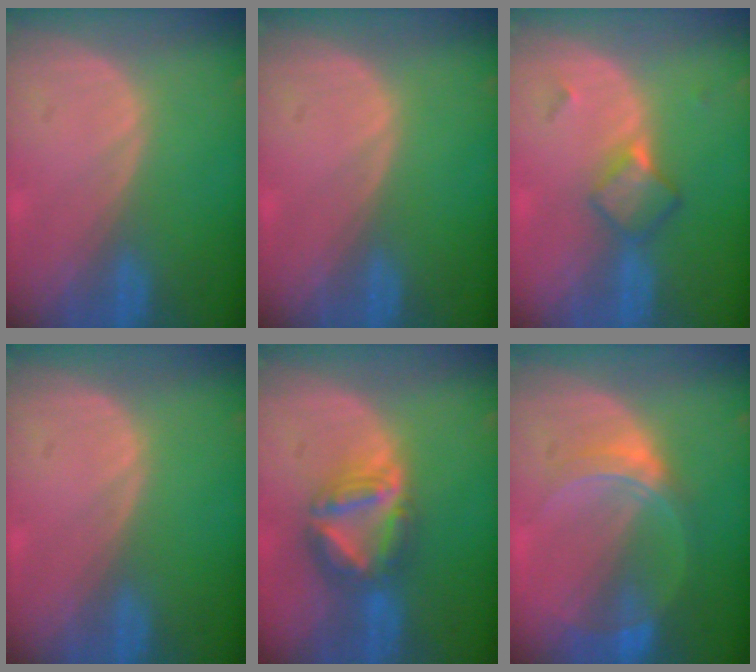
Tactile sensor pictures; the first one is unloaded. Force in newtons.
{"total": 0.0}
{"total": 4.8, "press": 4.2, "slide": 2.4}
{"total": 0.0}
{"total": 7.8, "press": 6.8, "slide": 3.8}
{"total": 6.5, "press": 5.7, "slide": 3.1}